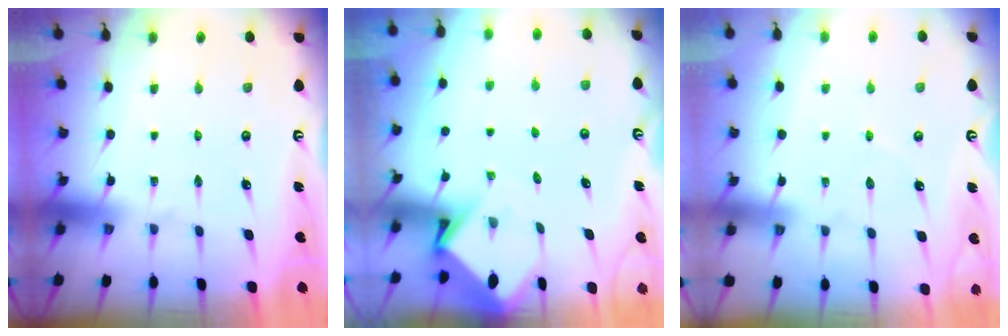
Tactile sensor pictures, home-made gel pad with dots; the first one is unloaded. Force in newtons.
{"total": 3.6, "press": 3.5, "slide": 0.2}
{"total": 3.8, "press": 3.7, "slide": 0.6}